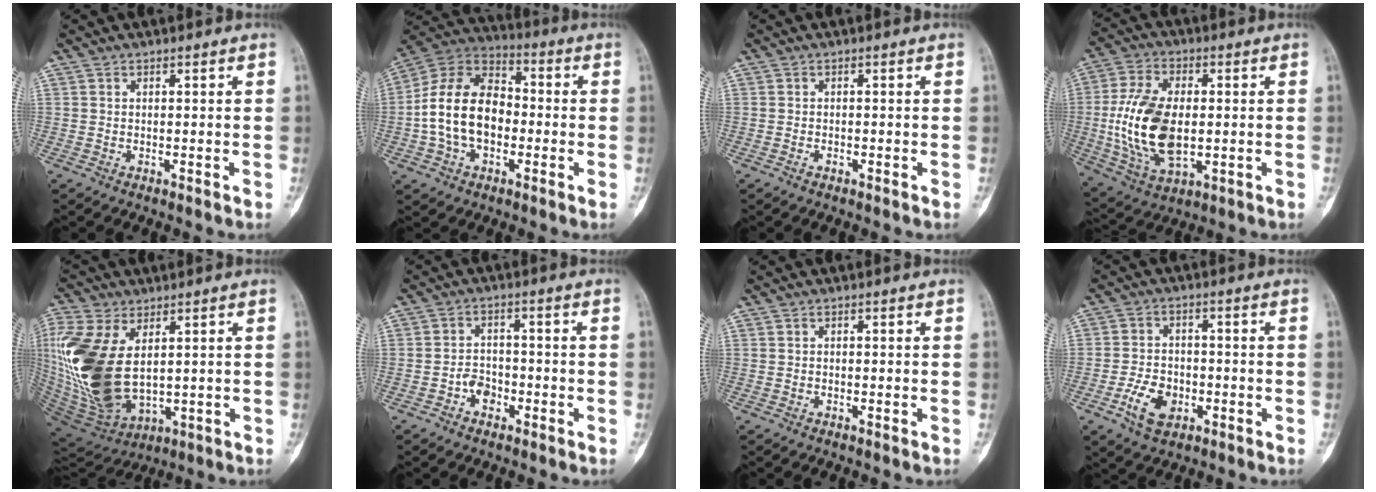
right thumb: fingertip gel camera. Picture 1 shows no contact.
{"total": 16.6, "force": [-2.0, 11.3, 11.9], "torque": [-0.208, 0.039, -0.040]}
{"total": 0.6, "force": [-0.4, 0.4, 0.3], "torque": [-0.007, 0.005, -0.009]}
{"total": 17.1, "force": [-0.6, 9.8, 14.1], "torque": [-0.276, -0.002, -0.002]}
{"total": 20.4, "force": [2.9, 12.0, 16.2], "torque": [-0.360, -0.025, 0.071]}
{"total": 3.9, "force": [-1.9, 2.9, 1.7], "torque": [-0.007, 0.019, -0.040]}
{"total": 0.0}
{"total": 7.5, "force": [-3.0, 5.0, 4.7], "torque": [-0.073, 0.014, -0.053]}